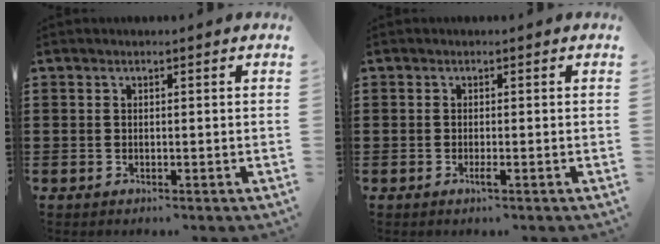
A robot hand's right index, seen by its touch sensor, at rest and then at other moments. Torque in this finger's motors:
{"motor_torque": [0.41, 0.04, 0.04, 0.04]}